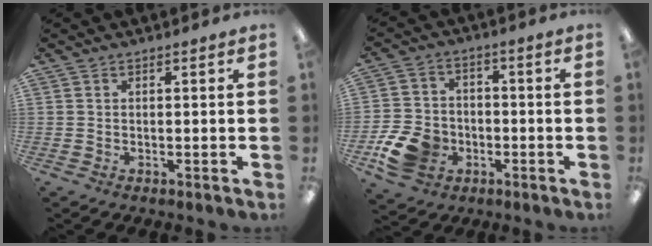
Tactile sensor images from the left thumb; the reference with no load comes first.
{"total": 10.9, "force": [-4.4, 8.3, 5.6], "torque": [-0.129, 0.029, -0.075]}